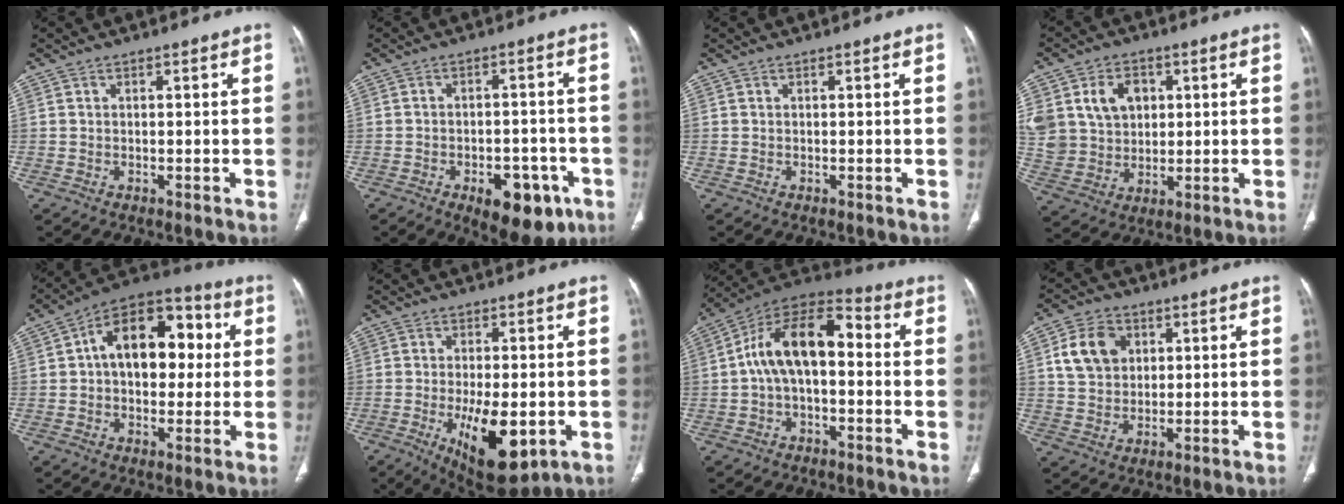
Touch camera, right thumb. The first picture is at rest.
{"total": 11.7, "force": [-5.7, 6.2, 8.2], "torque": [-0.078, 0.025, -0.067]}
{"total": 0.0}
{"total": 14.7, "force": [4.1, 11.9, 7.6], "torque": [-0.133, 0.005, 0.092]}
{"total": 17.7, "force": [2.6, 11.3, 13.4], "torque": [-0.159, 0.034, 0.032]}
{"total": 13.7, "force": [-4.0, 5.9, 11.8], "torque": [-0.175, -0.014, -0.045]}
{"total": 14.9, "force": [0.2, 8.2, 12.4], "torque": [-0.197, 0.049, -0.010]}
{"total": 9.4, "force": [3.0, 7.2, 5.2], "torque": [-0.074, -0.003, 0.058]}